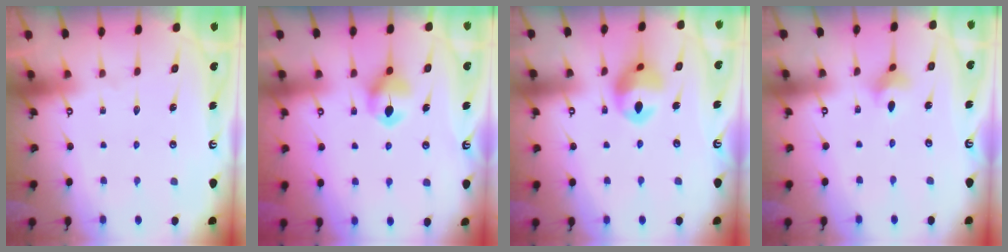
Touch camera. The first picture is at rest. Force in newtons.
{"total": 6.9, "press": 6.8, "slide": 0.4}
{"total": 12.1, "press": 12.0, "slide": 1.6}
{"total": 3.5, "press": 3.4, "slide": 0.6}